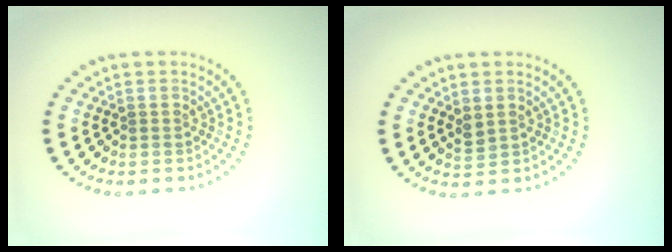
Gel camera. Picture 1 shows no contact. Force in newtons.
{"total": 1.0, "press": 0.9, "slide": 0.4}